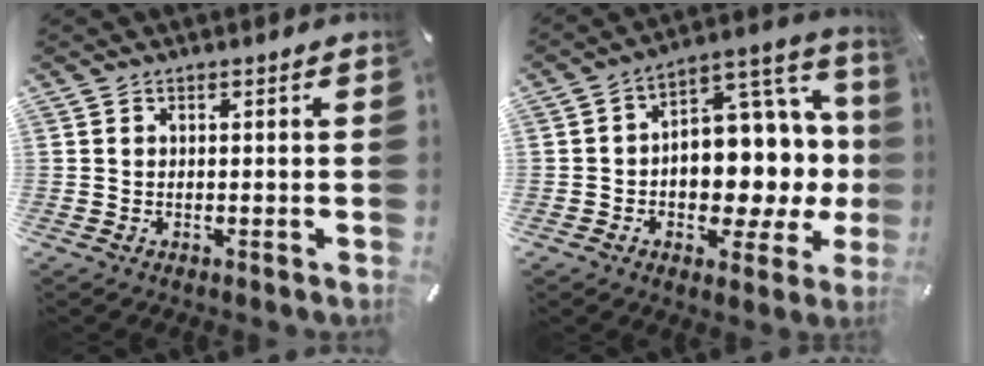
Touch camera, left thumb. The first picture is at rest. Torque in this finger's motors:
{"motor_torque": [0.94, 0.95, 1.08, 0.82, 0.13]}